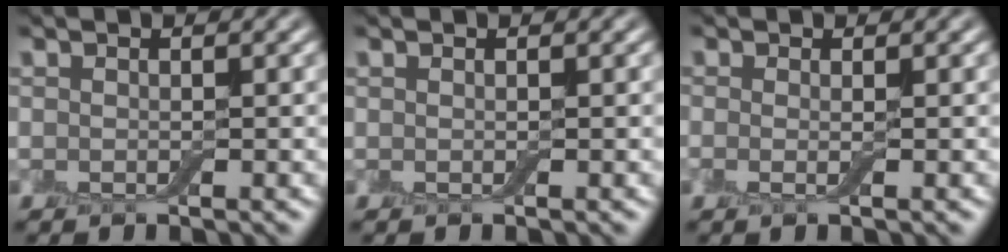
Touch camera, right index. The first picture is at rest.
{"total": 0.0}
{"total": 0.6, "force": [-0.4, 0.0, 0.5], "torque": [-0.009, -0.006, -0.008]}